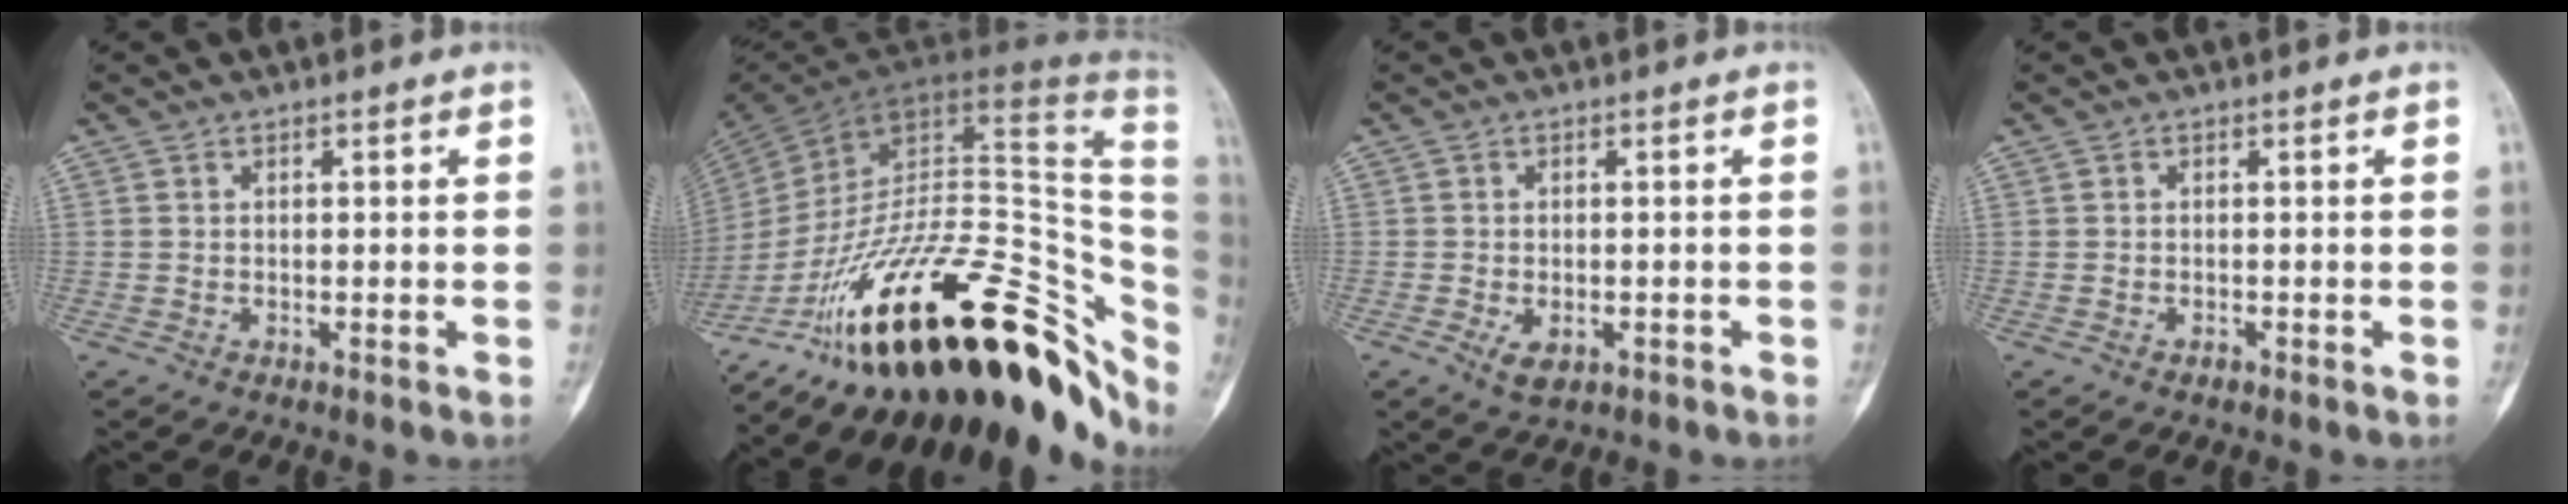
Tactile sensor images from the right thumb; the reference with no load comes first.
{"total": 41.4, "force": [-17.4, 18.8, 32.5], "torque": [-0.409, 0.056, -0.268]}
{"total": 3.5, "force": [-1.5, 2.1, 2.4], "torque": [-0.041, 0.003, -0.017]}
{"total": 0.7, "force": [-0.4, 0.4, 0.3], "torque": [-0.003, 0.001, -0.008]}